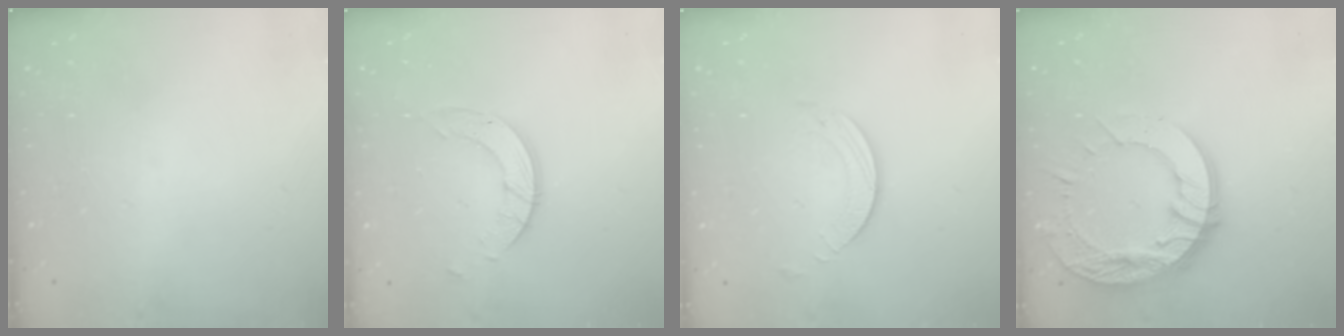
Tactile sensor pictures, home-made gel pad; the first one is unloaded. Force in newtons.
{"total": 5.9, "press": 5.9, "slide": 0.5}
{"total": 1.9, "press": 1.9, "slide": 0.2}
{"total": 20.5, "press": 20.5, "slide": 1.9}